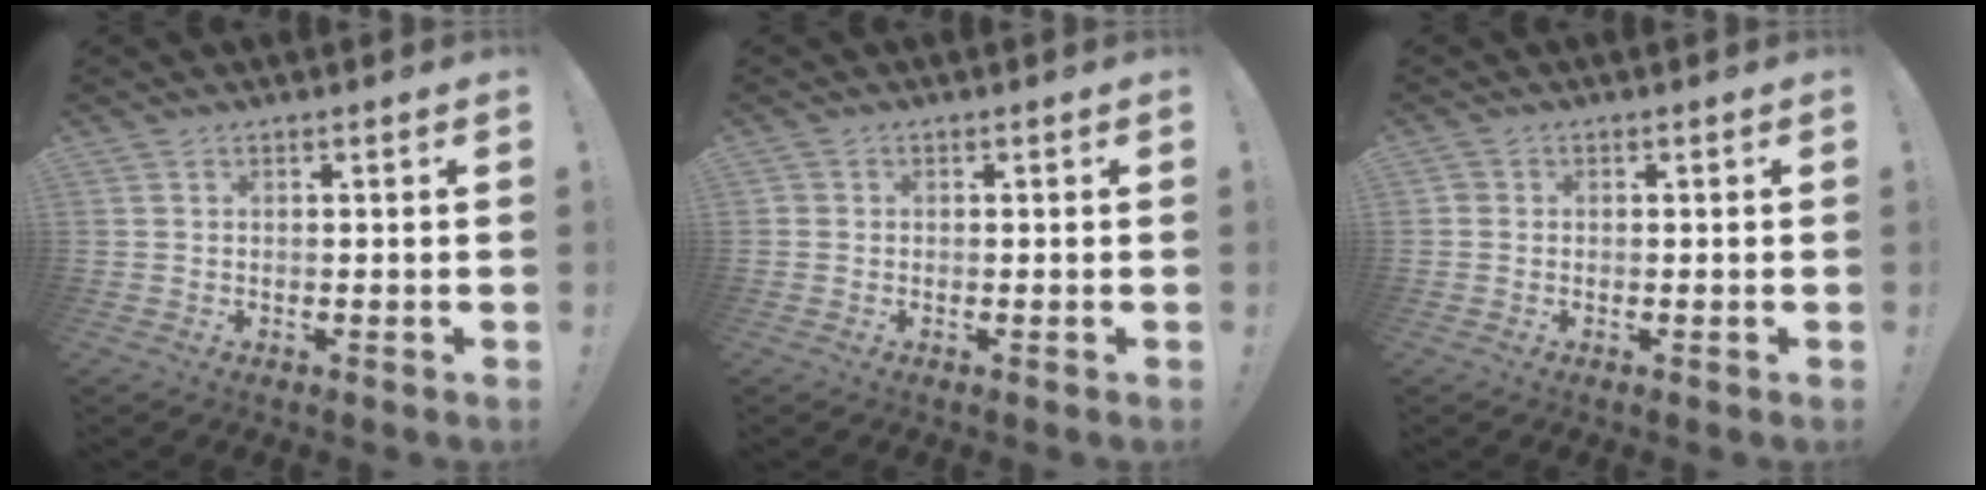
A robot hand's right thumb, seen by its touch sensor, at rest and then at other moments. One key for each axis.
{"total": 0.9, "fx": 0.1, "fy": 0.8, "fz": 0.3, "tx": -0.004, "ty": 0.003, "tz": 0.001}
{"total": 1.1, "fx": 0.0, "fy": 1.0, "fz": 0.4, "tx": -0.006, "ty": 0.003, "tz": 0.000}